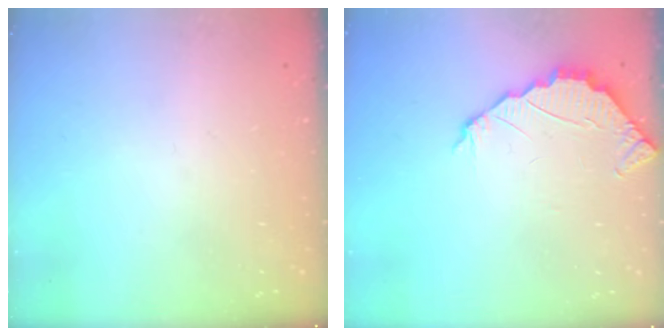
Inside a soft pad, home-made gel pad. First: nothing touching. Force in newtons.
{"total": 2.4, "press": 2.4, "slide": 0.2}